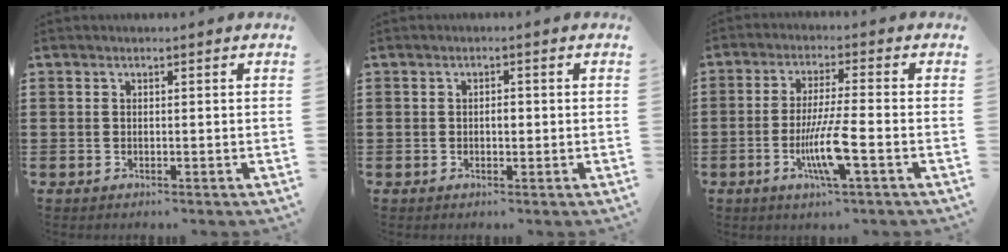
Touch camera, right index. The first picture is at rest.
{"total": 1.5, "force": [-0.1, 0.7, 1.3], "torque": [-0.025, 0.004, -0.004]}
{"total": 8.0, "force": [-2.8, 0.7, 7.5], "torque": [-0.147, -0.018, -0.055]}